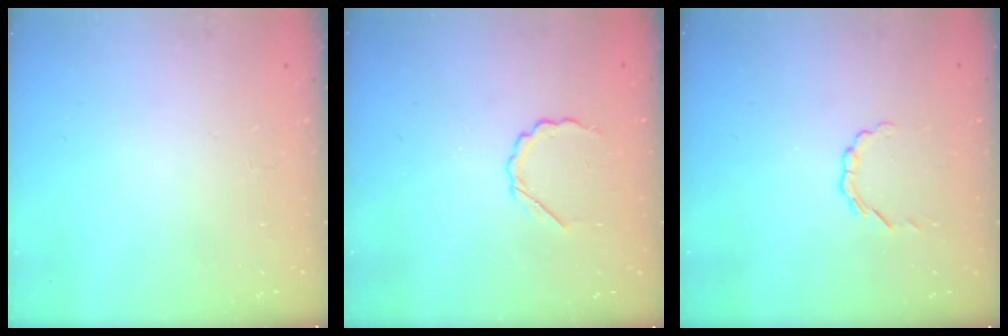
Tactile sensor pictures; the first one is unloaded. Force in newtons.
{"total": 4.2, "press": 4.0, "slide": 1.4}
{"total": 2.4, "press": 2.2, "slide": 0.8}